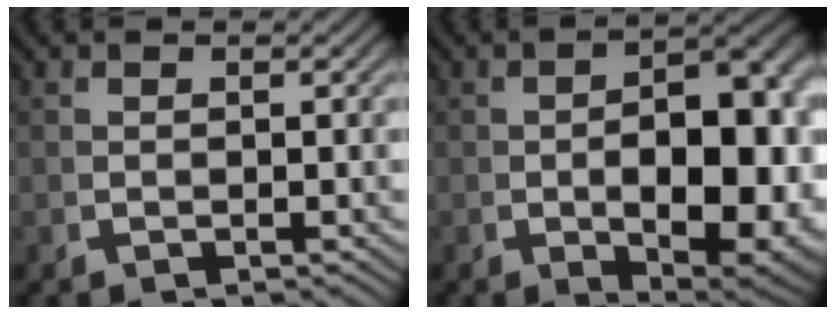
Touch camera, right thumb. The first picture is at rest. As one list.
[{"total": 12.5, "force": [-1.6, 6.3, 10.6], "torque": [-0.163, -0.037, -0.002]}]